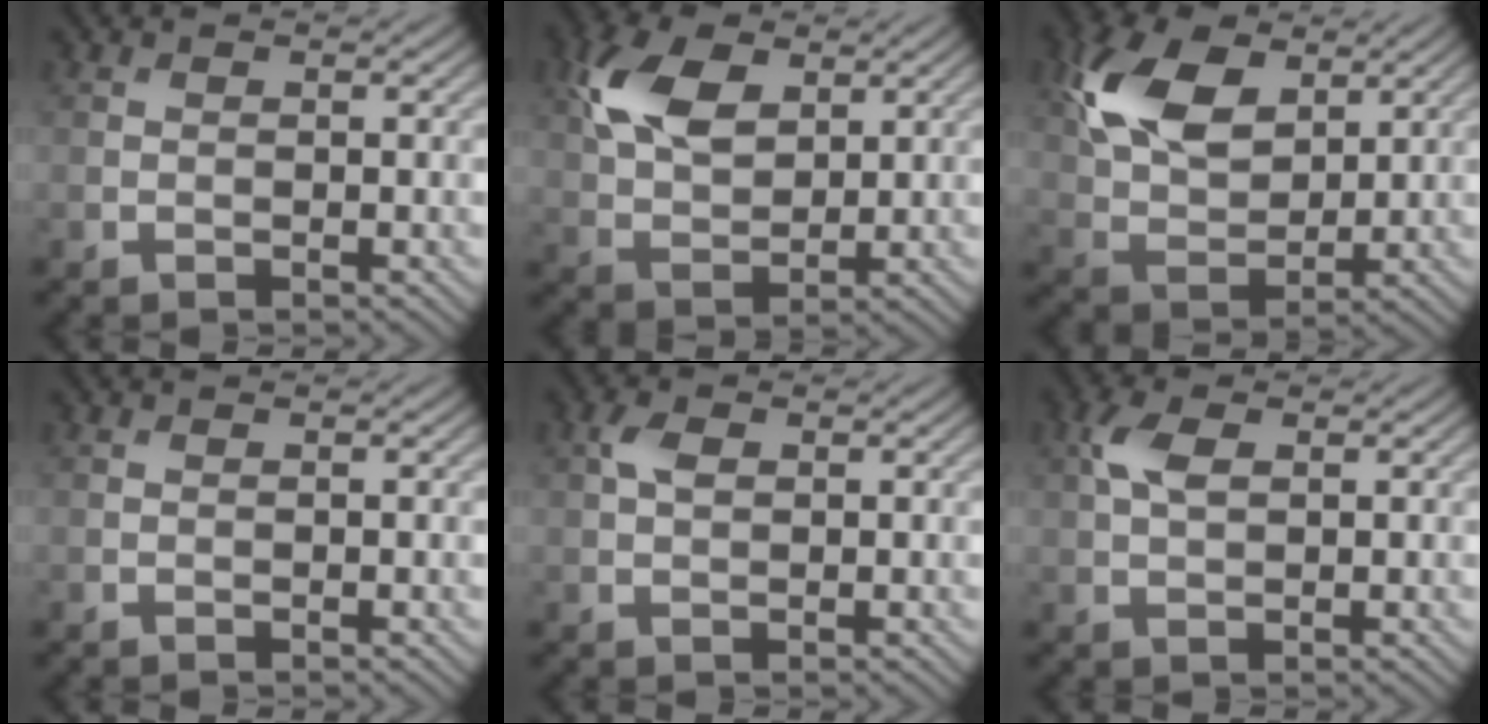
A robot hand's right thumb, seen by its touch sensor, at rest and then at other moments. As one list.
[{"total": 8.6, "force": [3.3, 5.1, 6.1], "torque": [-0.145, 0.009, 0.061]}, {"total": 11.0, "force": [4.4, 6.5, 7.7], "torque": [-0.189, 0.014, 0.086]}, {"total": 0.0}, {"total": 2.2, "force": [0.7, 1.4, 1.6], "torque": [-0.039, 0.004, 0.011]}, {"total": 3.6, "force": [1.1, 2.0, 2.8], "torque": [-0.071, 0.007, 0.021]}]